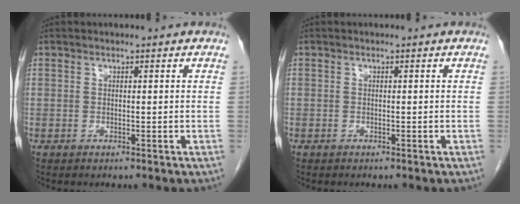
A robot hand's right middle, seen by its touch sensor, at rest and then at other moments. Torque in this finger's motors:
{"motor_torque": [0.88, -1.26, 0.00, -0.12]}